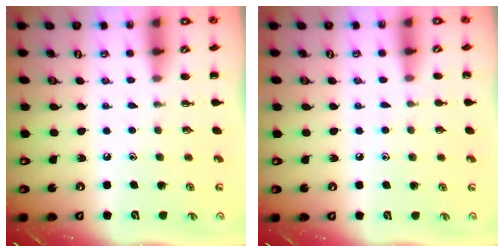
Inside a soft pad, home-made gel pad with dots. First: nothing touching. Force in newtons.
{"total": 5.3, "press": 5.0, "slide": 1.7}